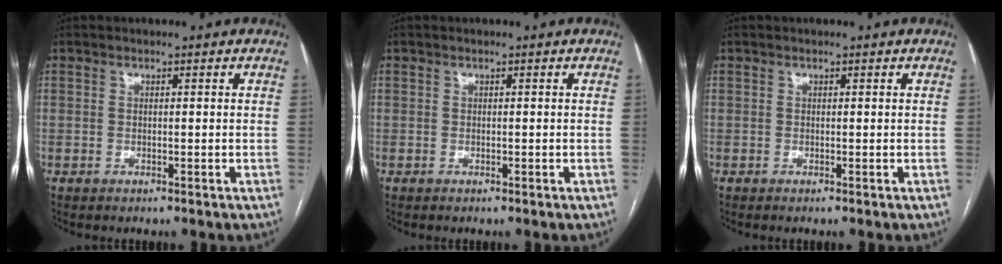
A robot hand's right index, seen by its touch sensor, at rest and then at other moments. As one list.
[{"total": 0.0}, {"total": 0.0}]